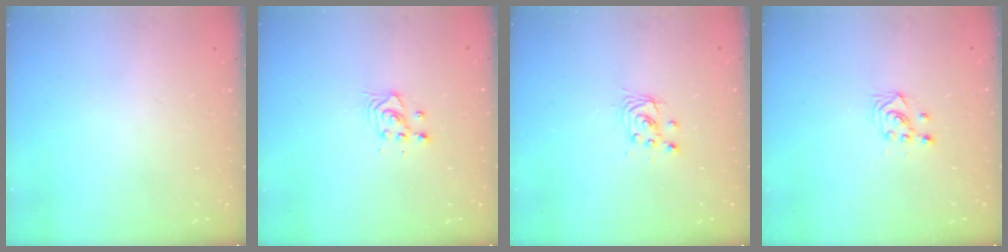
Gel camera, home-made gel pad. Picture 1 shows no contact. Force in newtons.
{"total": 3.7, "press": 3.7, "slide": 0.3}
{"total": 2.9, "press": 2.9, "slide": 0.2}
{"total": 2.6, "press": 2.6, "slide": 0.3}